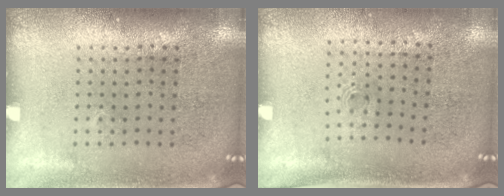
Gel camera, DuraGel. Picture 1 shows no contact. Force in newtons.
{"total": 0.6, "press": 0.3, "slide": 0.5}